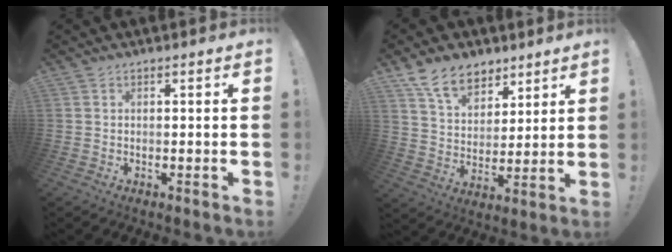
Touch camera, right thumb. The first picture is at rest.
{"total": 12.6, "force": [8.7, 7.8, 4.7], "torque": [-0.080, -0.057, 0.169]}